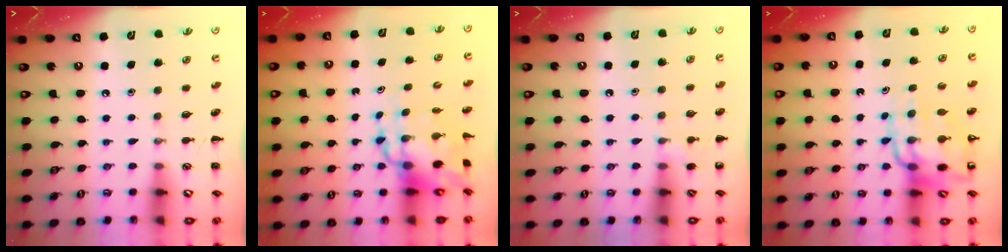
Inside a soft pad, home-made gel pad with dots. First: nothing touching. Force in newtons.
{"total": 9.8, "press": 9.5, "slide": 2.5}
{"total": 5.5, "press": 5.3, "slide": 1.6}
{"total": 14.1, "press": 13.7, "slide": 3.3}